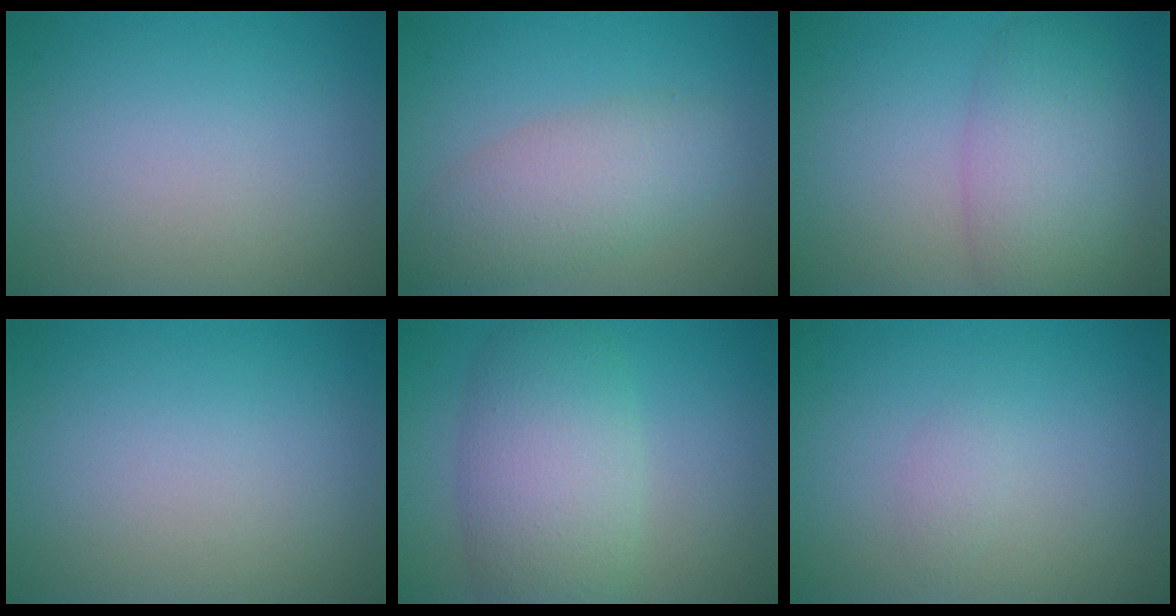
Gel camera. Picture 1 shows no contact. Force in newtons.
{"total": 4.7, "press": 4.7, "slide": 0.3}
{"total": 5.7, "press": 5.7, "slide": 0.1}
{"total": 0.0}
{"total": 7.1, "press": 7.1, "slide": 0.4}
{"total": 0.8, "press": 0.8, "slide": 0.0}